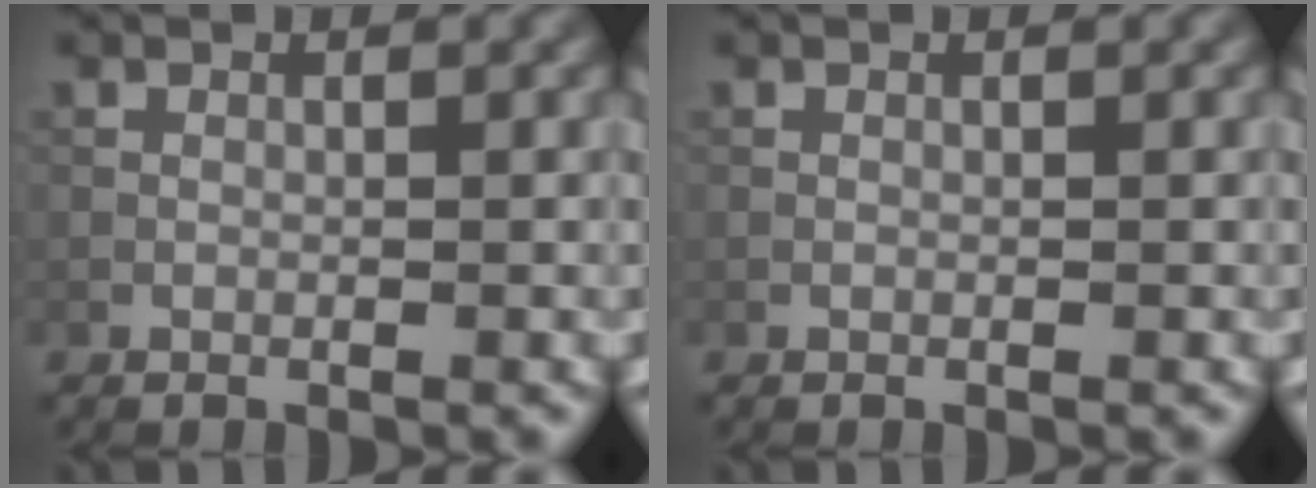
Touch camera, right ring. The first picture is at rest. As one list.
[{"total": 0.0}]